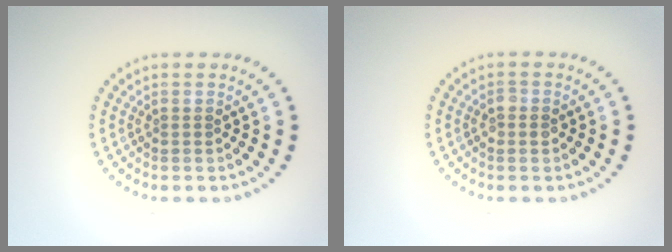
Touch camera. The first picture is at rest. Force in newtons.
{"total": 1.0, "press": 1.0, "slide": 0.1}